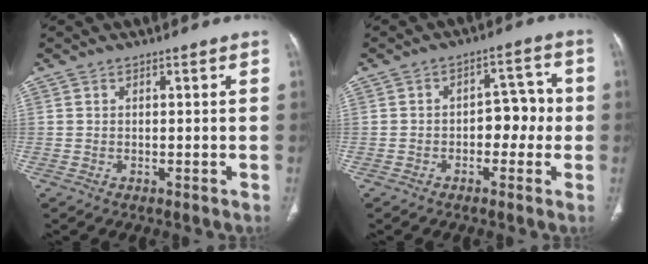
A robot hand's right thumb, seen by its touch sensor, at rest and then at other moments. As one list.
[{"total": 6.5, "force": [-1.2, 4.3, 4.8], "torque": [-0.033, 0.032, -0.024]}]